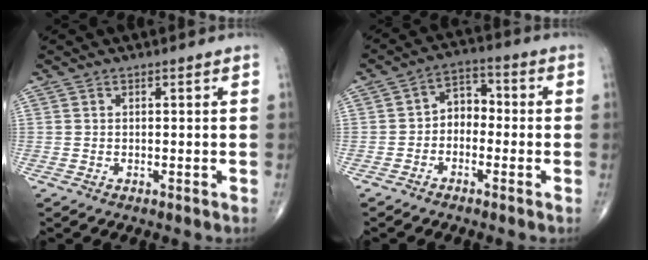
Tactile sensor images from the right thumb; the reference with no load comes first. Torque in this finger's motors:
{"motor_torque": [-0.01, 0.10, 0.09, -0.06, 0.08]}